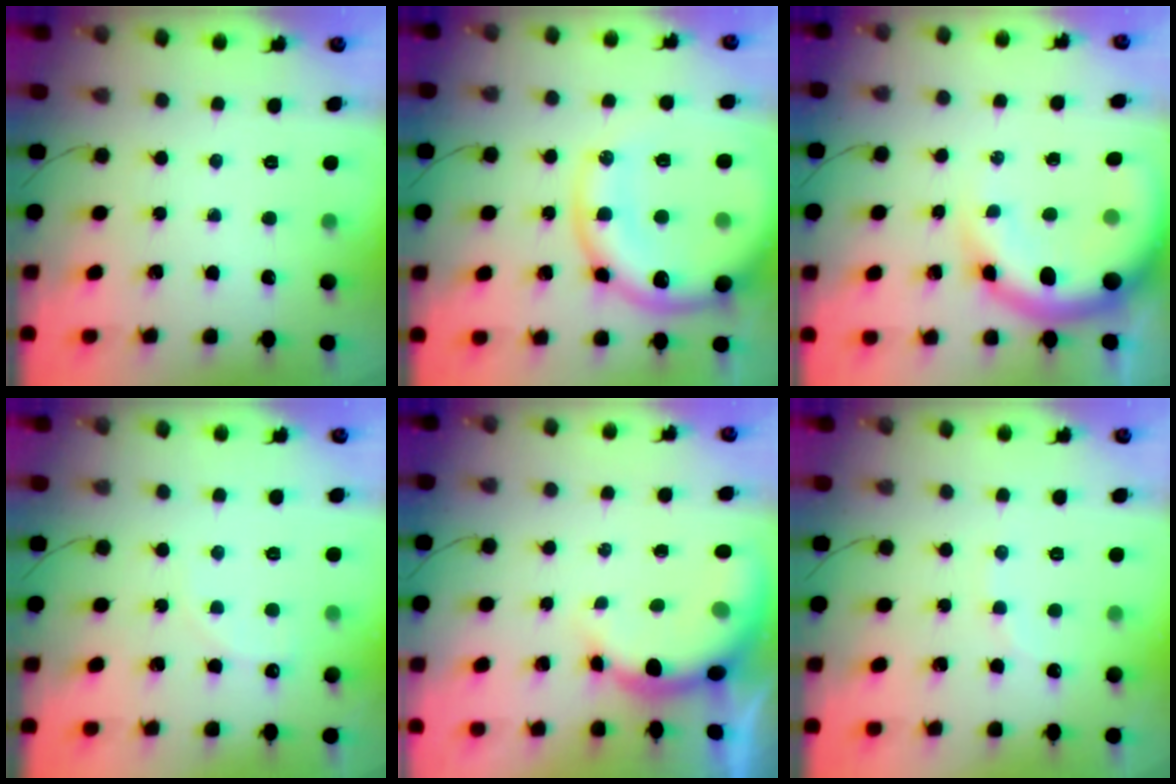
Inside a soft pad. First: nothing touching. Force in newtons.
{"total": 21.6, "press": 21.1, "slide": 4.6}
{"total": 10.0, "press": 9.5, "slide": 3.0}
{"total": 5.8, "press": 5.7, "slide": 1.2}
{"total": 8.0, "press": 7.8, "slide": 1.4}
{"total": 4.1, "press": 4.0, "slide": 0.6}